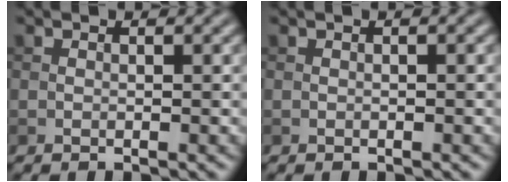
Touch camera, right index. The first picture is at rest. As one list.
[{"total": 0.6, "force": [0.1, 0.1, 0.6], "torque": [-0.010, 0.001, 0.000]}]